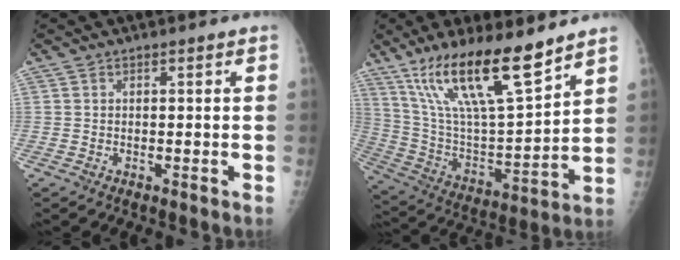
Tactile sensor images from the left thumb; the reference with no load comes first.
{"total": 20.7, "force": [14.1, 4.5, 14.5], "torque": [-0.246, -0.060, 0.267]}